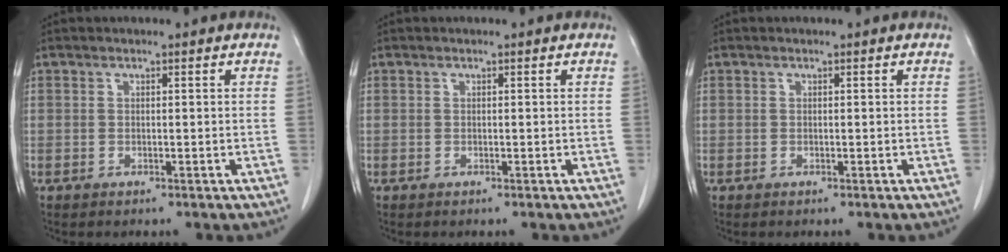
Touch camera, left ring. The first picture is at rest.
{"total": 0.0}
{"total": 0.0}